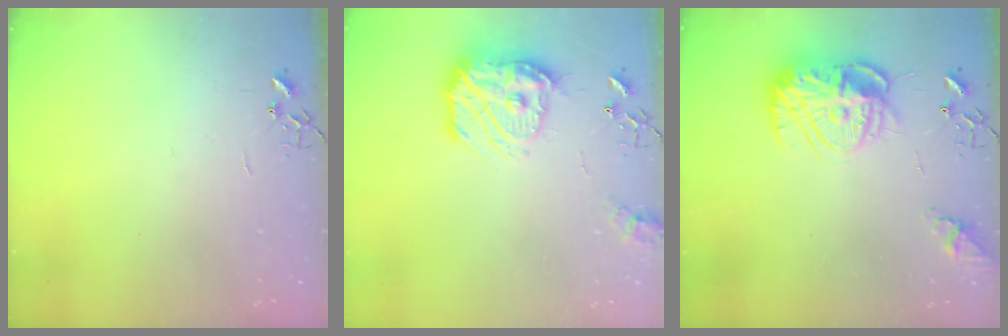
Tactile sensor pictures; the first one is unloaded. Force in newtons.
{"total": 18.7, "press": 18.6, "slide": 1.8}
{"total": 15.2, "press": 15.1, "slide": 1.2}